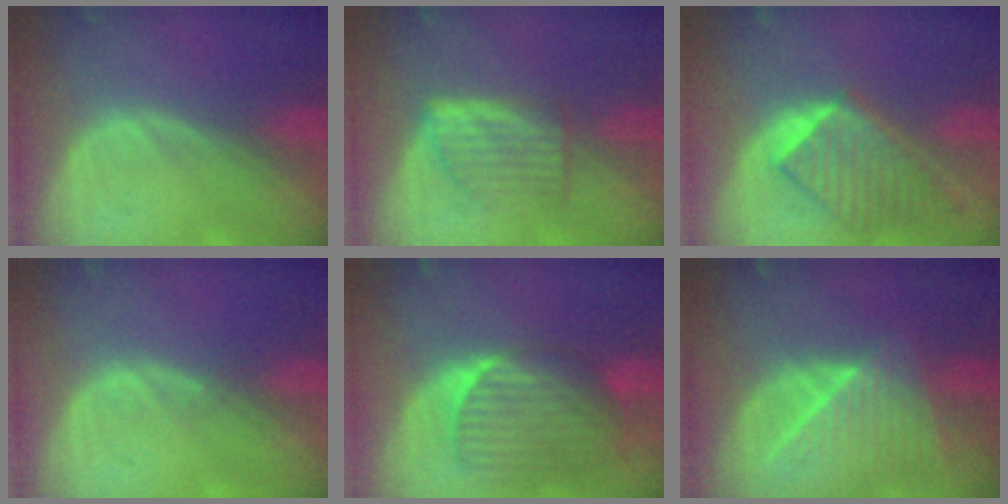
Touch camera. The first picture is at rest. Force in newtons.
{"total": 5.2, "press": 5.2, "slide": 0.3}
{"total": 7.8, "press": 7.6, "slide": 1.8}
{"total": 0.5, "press": 0.5, "slide": 0.1}
{"total": 8.9, "press": 8.3, "slide": 3.1}
{"total": 8.6, "press": 7.7, "slide": 3.8}